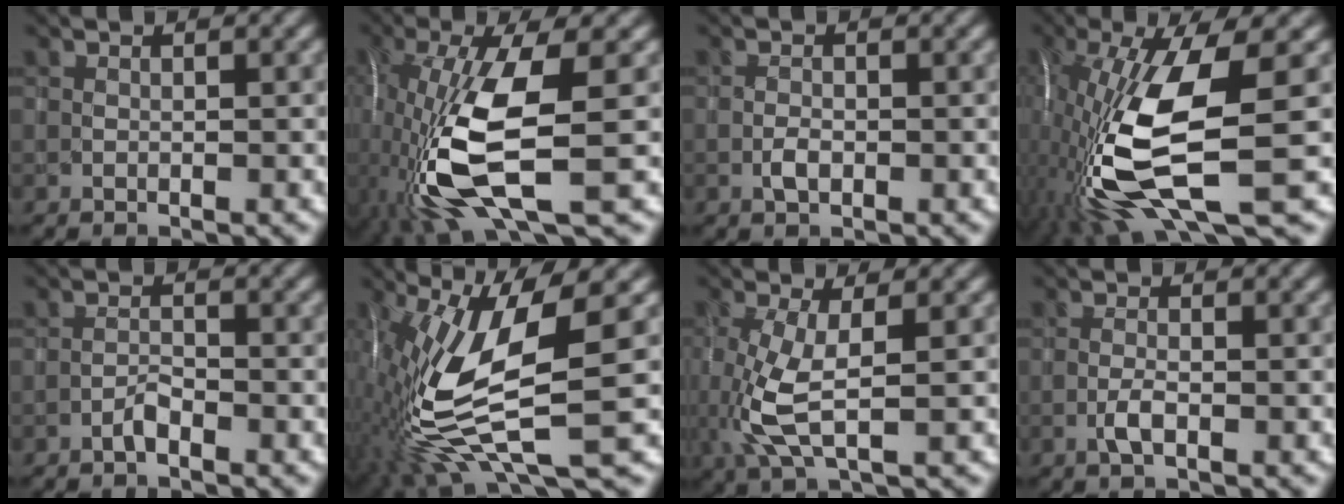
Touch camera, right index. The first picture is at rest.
{"total": 11.2, "force": [-3.0, 3.5, 10.2], "torque": [-0.231, -0.018, -0.055]}
{"total": 1.4, "force": [-0.4, 0.7, 1.1], "torque": [-0.021, 0.000, -0.010]}
{"total": 13.4, "force": [-2.4, 4.3, 12.5], "torque": [-0.273, -0.019, -0.037]}
{"total": 1.3, "force": [-1.0, 0.3, 0.8], "torque": [-0.015, 0.004, -0.021]}
{"total": 12.3, "force": [-0.4, 3.6, 11.8], "torque": [-0.258, -0.018, -0.001]}
{"total": 5.1, "force": [-0.2, 1.8, 4.7], "torque": [-0.123, -0.012, -0.003]}
{"total": 1.7, "force": [-0.7, 0.5, 1.5], "torque": [-0.033, 0.000, -0.017]}